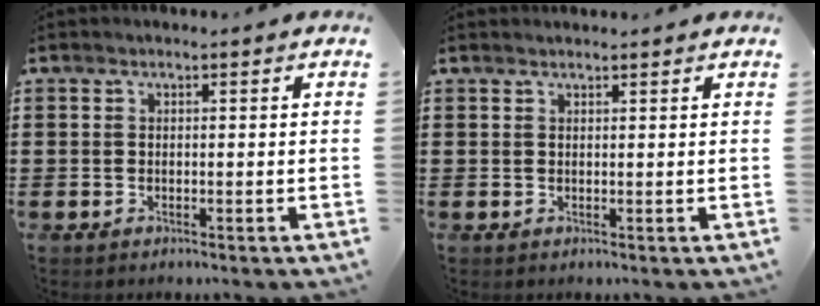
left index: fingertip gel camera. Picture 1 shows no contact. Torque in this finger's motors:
{"motor_torque": [0.02, 0.16, -0.02, 0.01]}